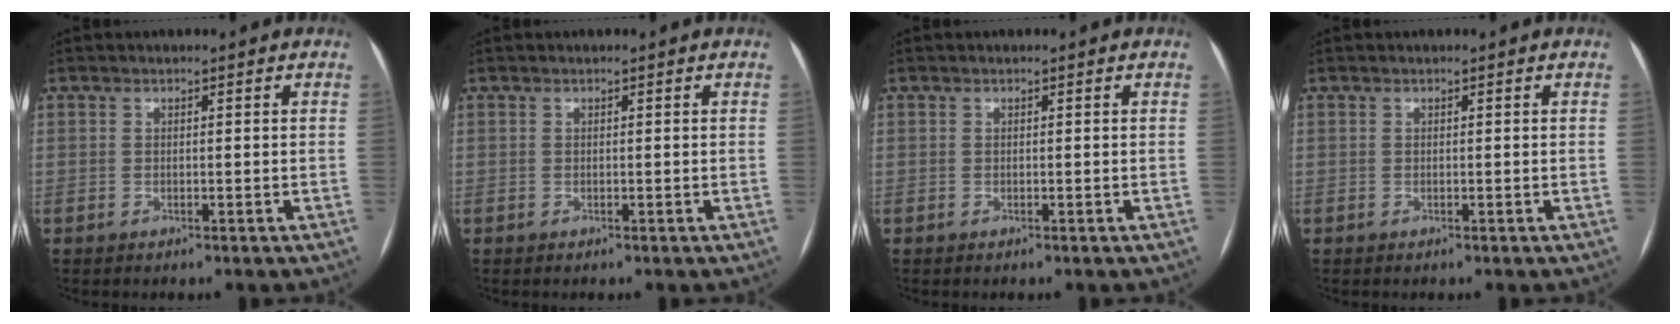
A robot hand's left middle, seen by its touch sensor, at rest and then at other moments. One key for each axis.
{"total": 0.0}
{"total": 0.0}
{"total": 0.0}